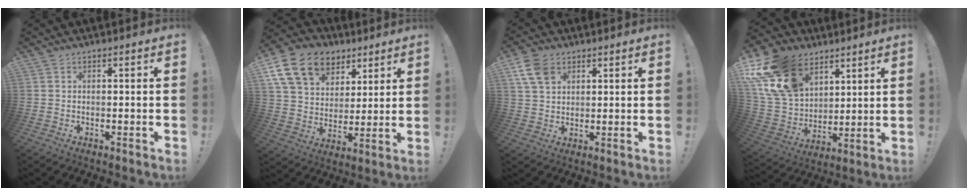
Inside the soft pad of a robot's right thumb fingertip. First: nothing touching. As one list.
[{"total": 18.7, "force": [9.6, 13.2, 9.1], "torque": [-0.140, -0.044, 0.187]}, {"total": 8.7, "force": [4.5, 5.9, 4.6], "torque": [-0.082, -0.012, 0.087]}, {"total": 21.1, "force": [11.5, 14.4, 10.2], "torque": [-0.201, -0.056, 0.232]}]